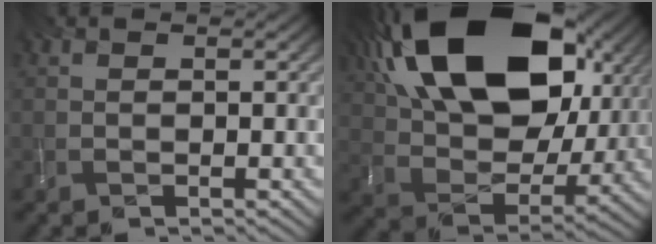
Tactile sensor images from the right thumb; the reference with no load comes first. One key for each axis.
{"total": 22.2, "fx": 9.6, "fy": 13.1, "fz": 15.1, "tx": -0.339, "ty": 0.038, "tz": 0.178}